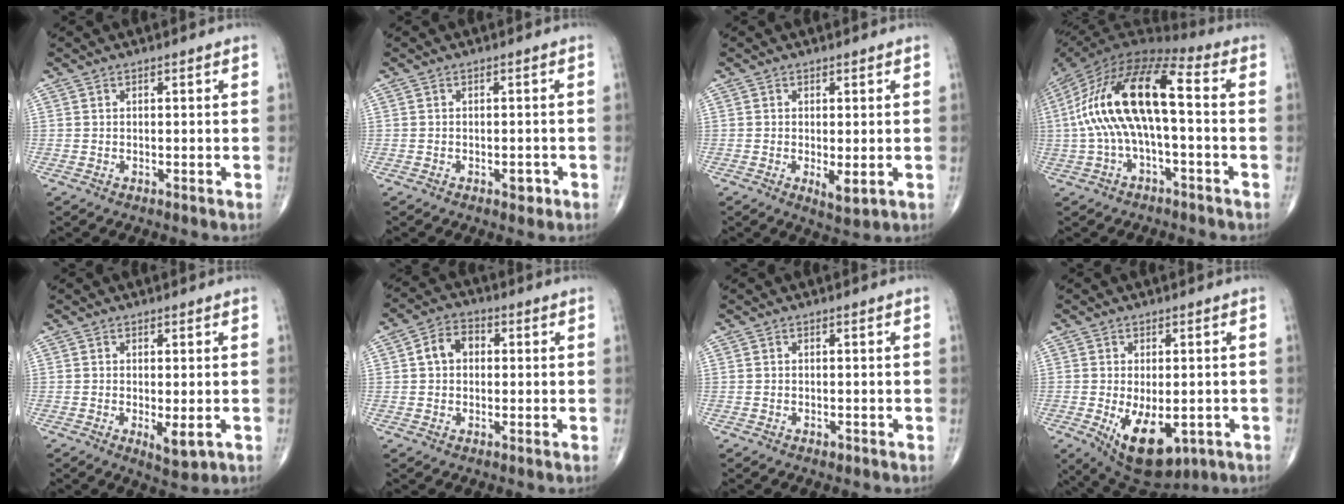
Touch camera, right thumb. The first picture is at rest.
{"total": 1.7, "force": [-0.9, 1.0, 1.1], "torque": [-0.008, 0.004, -0.011]}
{"total": 3.3, "force": [-0.6, 1.2, 3.0], "torque": [-0.048, -0.011, -0.006]}
{"total": 18.5, "force": [0.1, 7.0, 17.1], "torque": [-0.342, 0.053, -0.005]}
{"total": 3.7, "force": [-0.9, 1.3, 3.4], "torque": [-0.051, -0.012, -0.009]}
{"total": 5.7, "force": [0.7, 4.3, 3.6], "torque": [-0.054, 0.019, 0.004]}
{"total": 0.7, "force": [-0.4, 0.4, 0.4], "torque": [-0.004, 0.002, -0.005]}
{"total": 11.9, "force": [-3.6, 6.3, 9.4], "torque": [-0.133, -0.008, -0.037]}